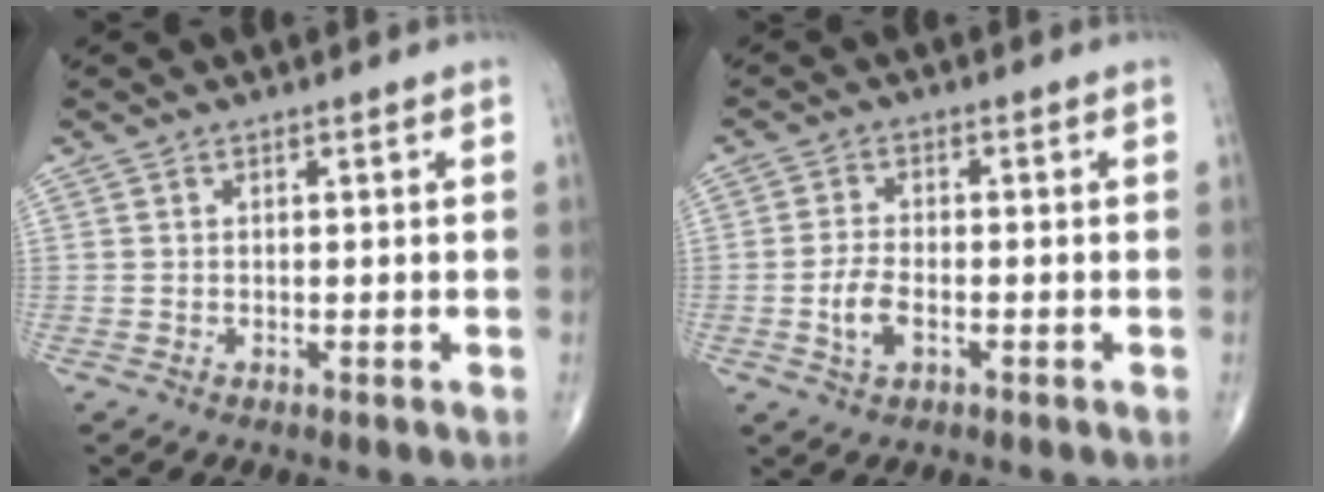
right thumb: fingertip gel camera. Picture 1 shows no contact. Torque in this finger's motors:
{"motor_torque": [-0.03, 0.13, 0.24, 0.26, 0.13]}